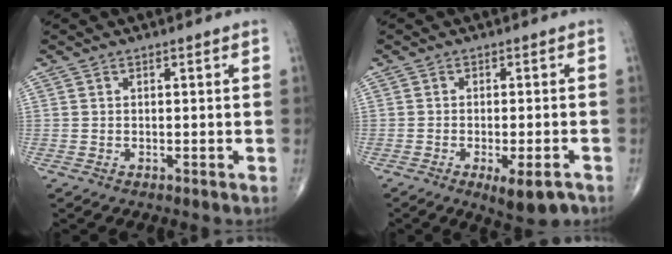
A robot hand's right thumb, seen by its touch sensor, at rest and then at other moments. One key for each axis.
{"total": 6.7, "fx": -3.6, "fy": 2.2, "fz": 5.2, "tx": -0.069, "ty": 0.006, "tz": -0.046}